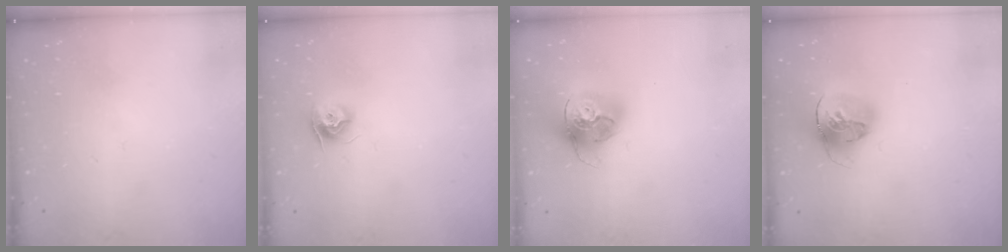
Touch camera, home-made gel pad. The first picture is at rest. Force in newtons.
{"total": 8.8, "press": 8.8, "slide": 0.2}
{"total": 16.8, "press": 16.7, "slide": 1.9}
{"total": 16.4, "press": 16.4, "slide": 1.6}